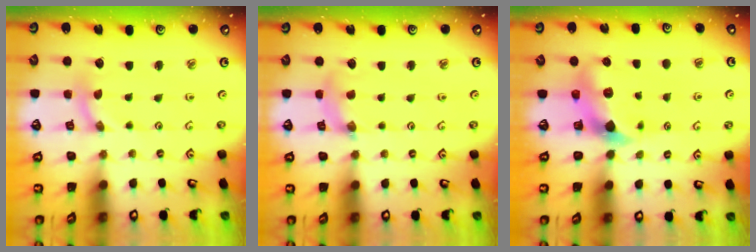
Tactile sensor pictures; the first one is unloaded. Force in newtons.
{"total": 2.4, "press": 2.3, "slide": 0.4}
{"total": 7.5, "press": 7.4, "slide": 1.0}